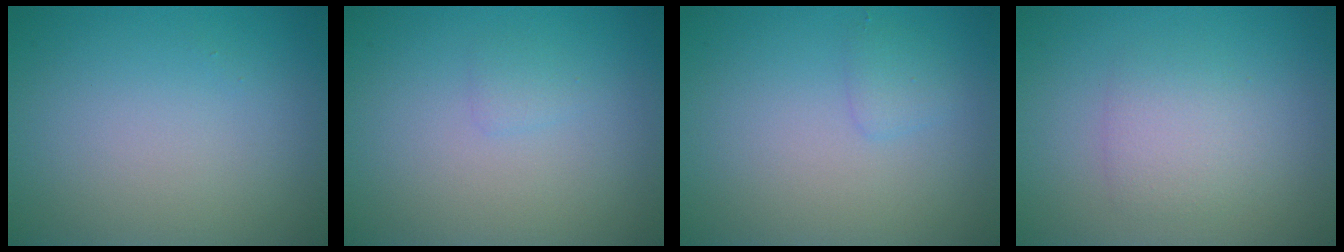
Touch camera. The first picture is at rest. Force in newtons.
{"total": 0.8, "press": 0.8, "slide": 0.1}
{"total": 1.1, "press": 1.1, "slide": 0.1}
{"total": 2.3, "press": 2.3, "slide": 0.1}